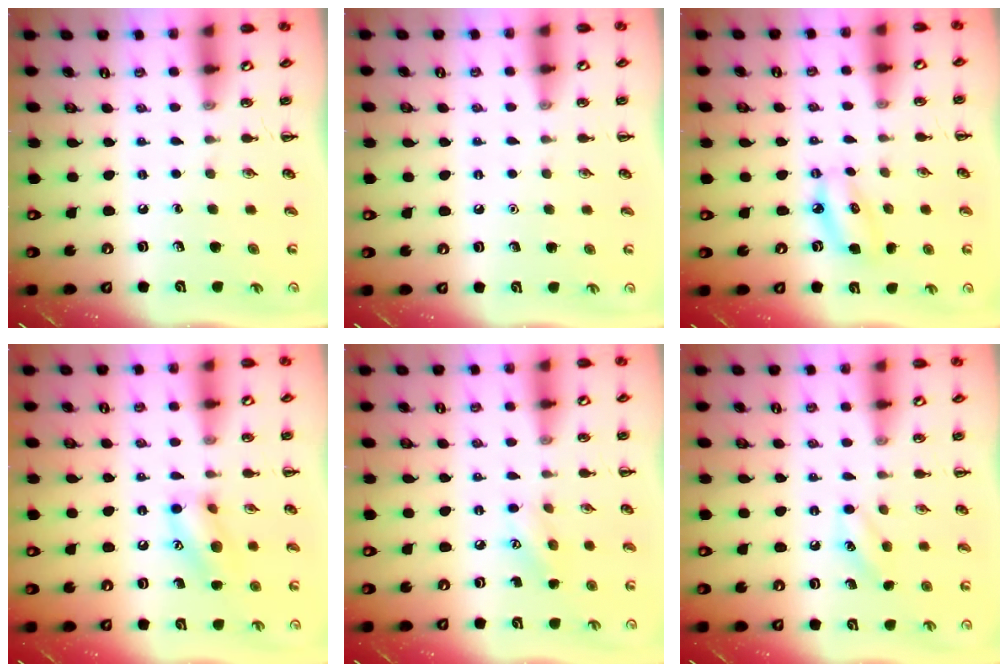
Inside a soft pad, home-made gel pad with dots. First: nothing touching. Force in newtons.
{"total": 1.6, "press": 1.6, "slide": 0.1}
{"total": 6.5, "press": 6.3, "slide": 1.5}
{"total": 11.9, "press": 11.8, "slide": 1.4}
{"total": 6.5, "press": 6.4, "slide": 1.2}
{"total": 8.7, "press": 8.5, "slide": 1.8}